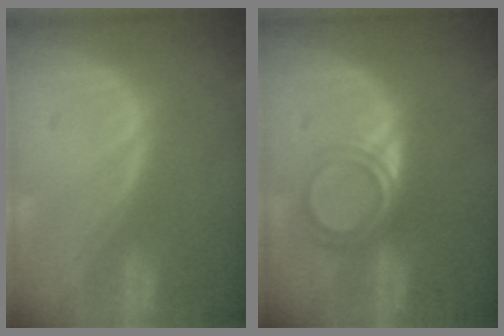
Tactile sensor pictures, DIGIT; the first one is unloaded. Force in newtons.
{"total": 4.7, "press": 4.2, "slide": 2.2}